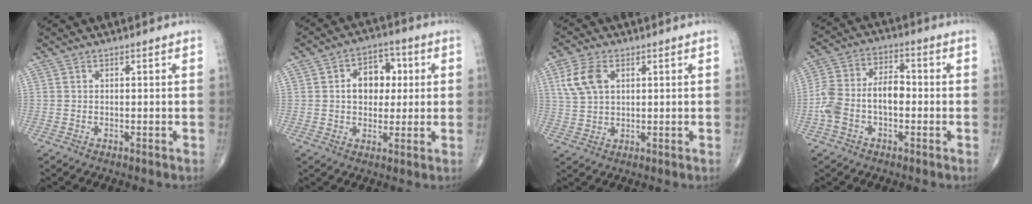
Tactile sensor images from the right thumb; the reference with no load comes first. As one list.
[{"total": 8.9, "force": [1.2, 6.5, 5.9], "torque": [-0.048, 0.016, 0.013]}, {"total": 6.8, "force": [2.3, 4.2, 4.8], "torque": [-0.099, 0.002, 0.048]}, {"total": 10.6, "force": [-2.1, 6.2, 8.4], "torque": [-0.169, 0.040, -0.044]}]